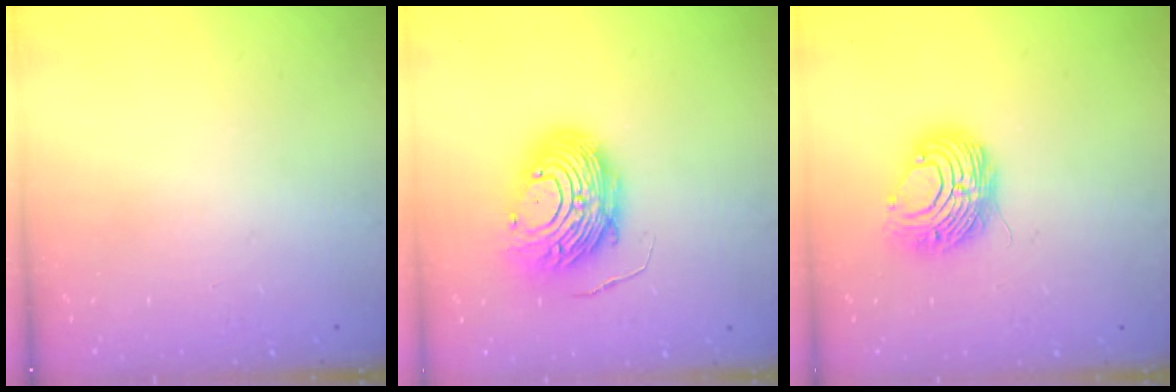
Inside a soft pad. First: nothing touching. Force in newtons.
{"total": 13.5, "press": 13.4, "slide": 1.0}
{"total": 9.1, "press": 9.1, "slide": 0.6}